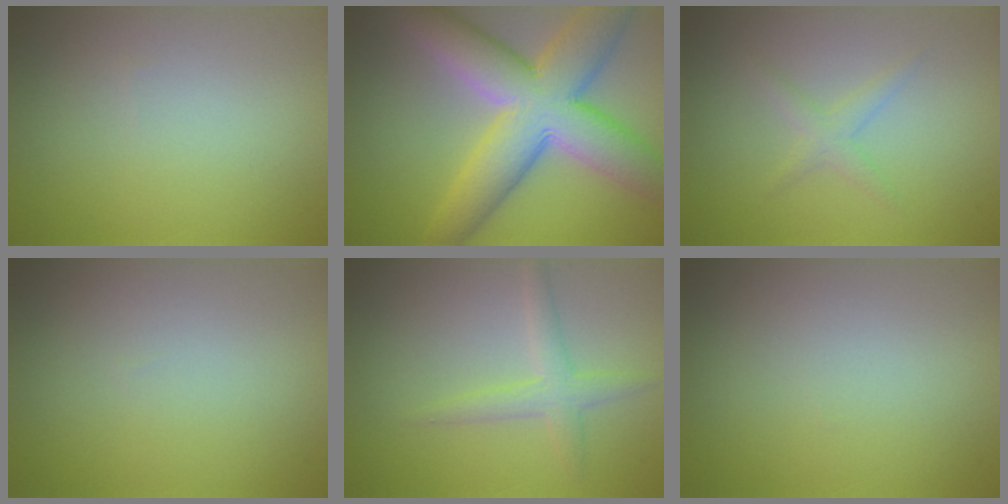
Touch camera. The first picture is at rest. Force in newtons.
{"total": 11.3, "press": 11.3, "slide": 0.3}
{"total": 1.4, "press": 1.4, "slide": 0.1}
{"total": 0.0}
{"total": 2.4, "press": 2.4, "slide": 0.1}
{"total": 0.0}